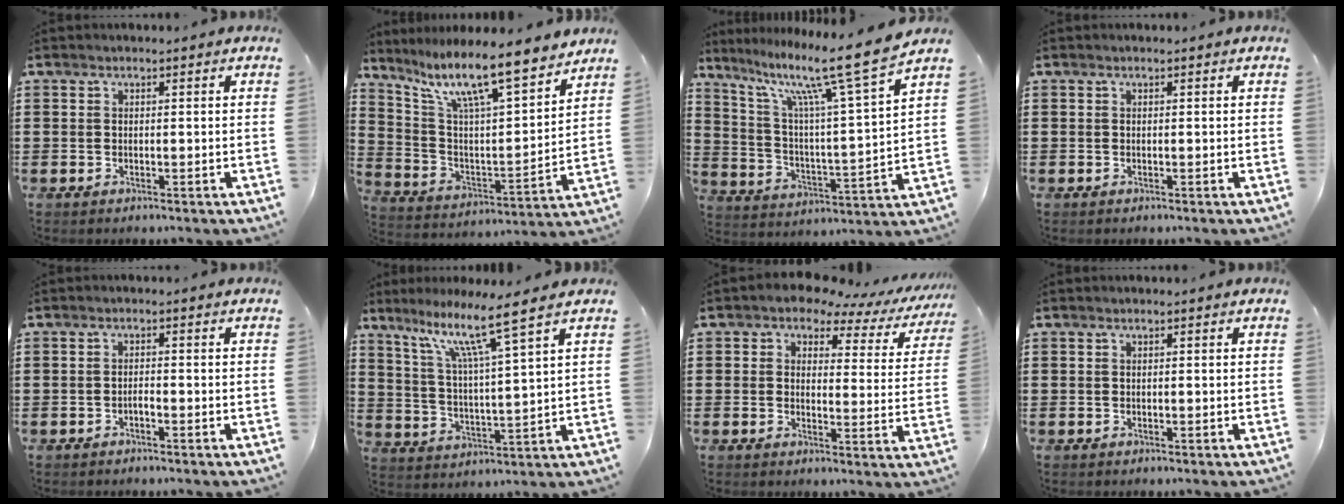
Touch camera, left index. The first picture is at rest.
{"total": 11.8, "force": [9.1, 1.7, 7.3], "torque": [-0.165, -0.057, 0.149]}
{"total": 13.0, "force": [9.7, 0.2, 8.7], "torque": [-0.186, -0.062, 0.149]}
{"total": 0.0}
{"total": 1.1, "force": [-0.8, 0.3, 0.7], "torque": [-0.017, -0.002, -0.015]}
{"total": 9.1, "force": [6.6, -0.4, 6.3], "torque": [-0.133, -0.036, 0.107]}
{"total": 4.3, "force": [3.2, 2.3, 1.6], "torque": [-0.046, -0.011, 0.050]}
{"total": 0.0}